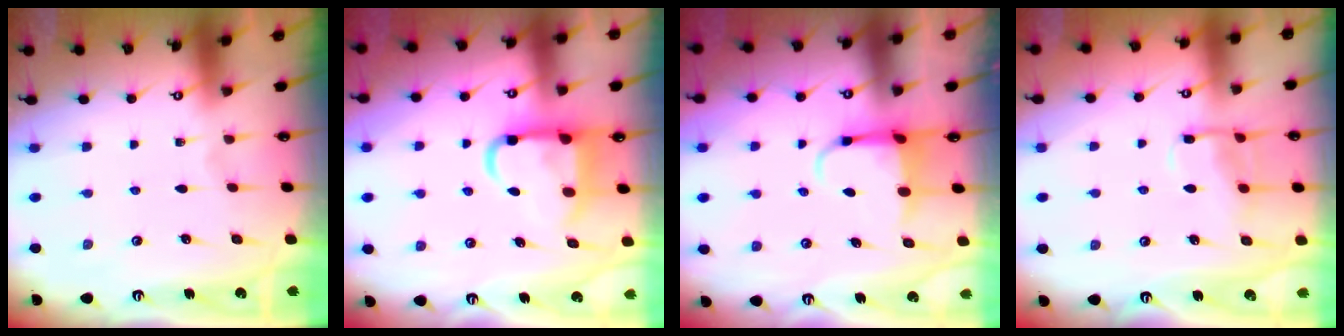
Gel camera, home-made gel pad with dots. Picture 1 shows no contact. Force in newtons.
{"total": 10.5, "press": 10.4, "slide": 1.5}
{"total": 4.6, "press": 4.5, "slide": 0.8}
{"total": 9.9, "press": 9.8, "slide": 0.8}